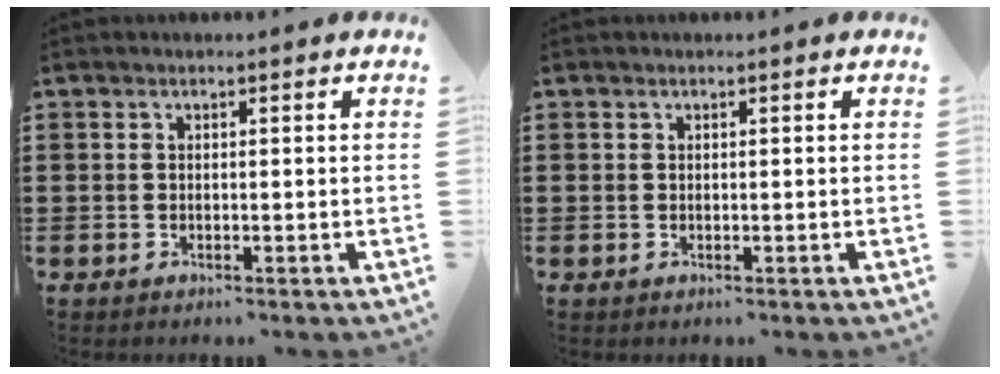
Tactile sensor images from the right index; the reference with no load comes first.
{"total": 0.0}